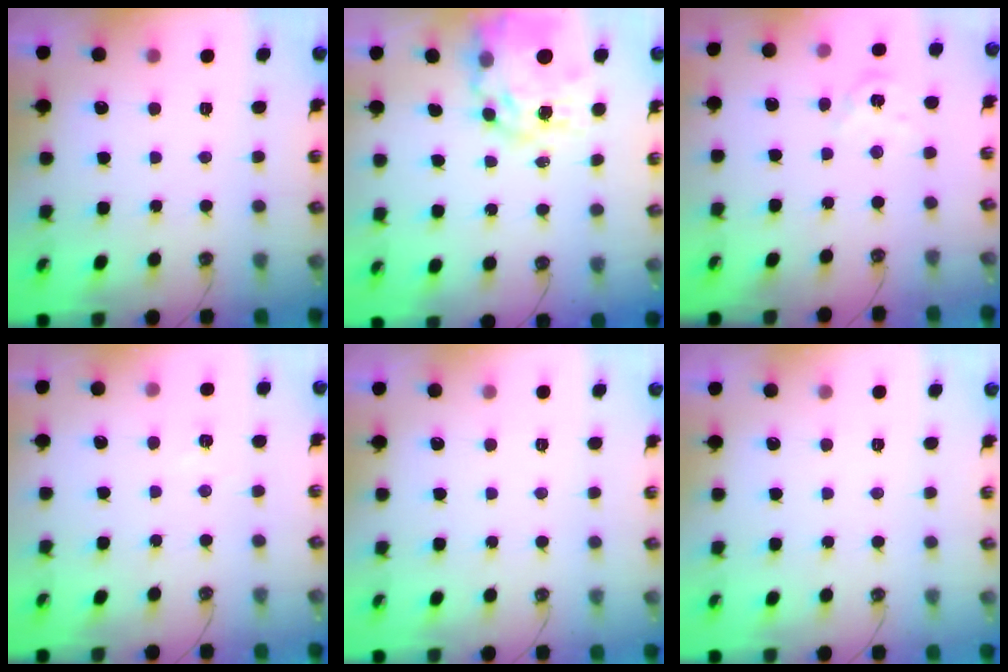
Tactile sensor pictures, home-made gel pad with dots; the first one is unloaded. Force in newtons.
{"total": 15.1, "press": 15.0, "slide": 1.4}
{"total": 3.1, "press": 3.1, "slide": 0.2}
{"total": 3.0, "press": 3.0, "slide": 0.4}
{"total": 0.0}
{"total": 0.0}